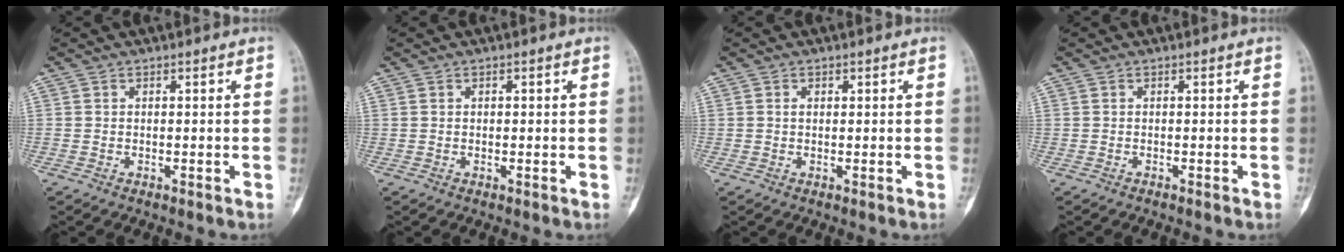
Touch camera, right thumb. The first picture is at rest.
{"total": 0.0}
{"total": 0.8, "force": [0.3, 0.6, 0.5], "torque": [-0.006, 0.003, 0.005]}
{"total": 0.0}